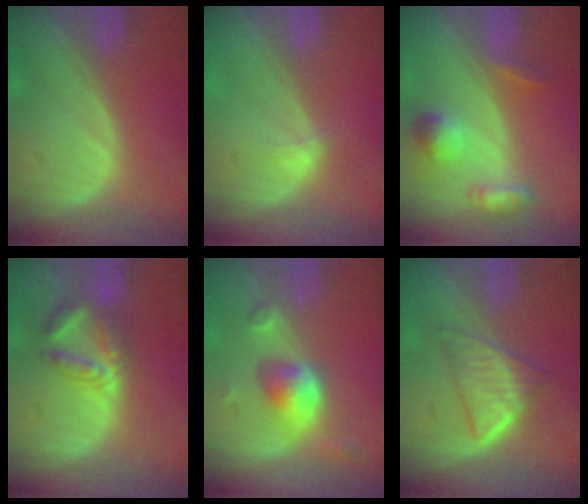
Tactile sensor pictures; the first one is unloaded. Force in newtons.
{"total": 1.3, "press": 0.9, "slide": 0.9}
{"total": 5.7, "press": 5.3, "slide": 2.1}
{"total": 5.9, "press": 5.9, "slide": 0.2}
{"total": 5.5, "press": 5.3, "slide": 1.3}
{"total": 5.8, "press": 5.2, "slide": 2.5}